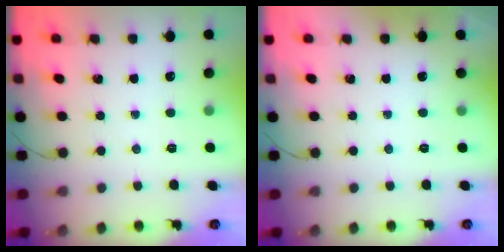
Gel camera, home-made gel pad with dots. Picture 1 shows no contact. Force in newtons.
{"total": 1.8, "press": 1.7, "slide": 0.3}